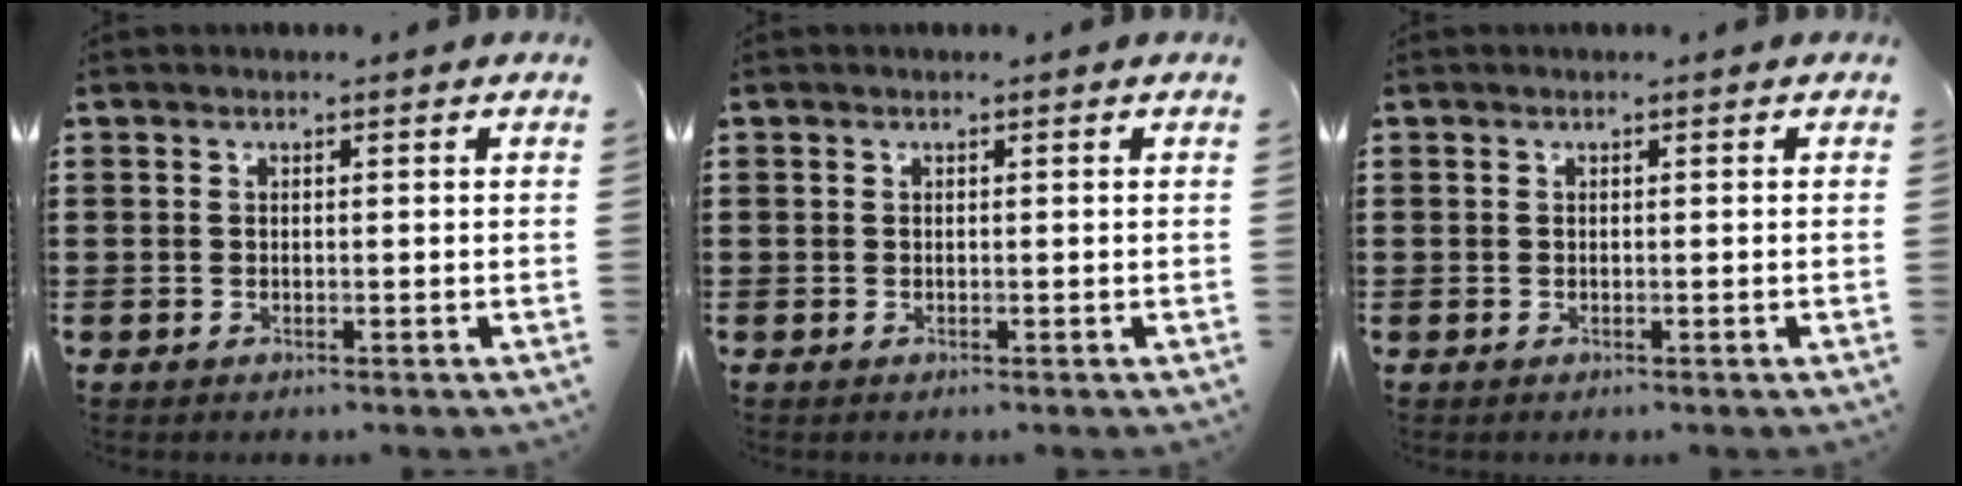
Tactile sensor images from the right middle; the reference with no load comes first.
{"total": 0.0}
{"total": 0.0}